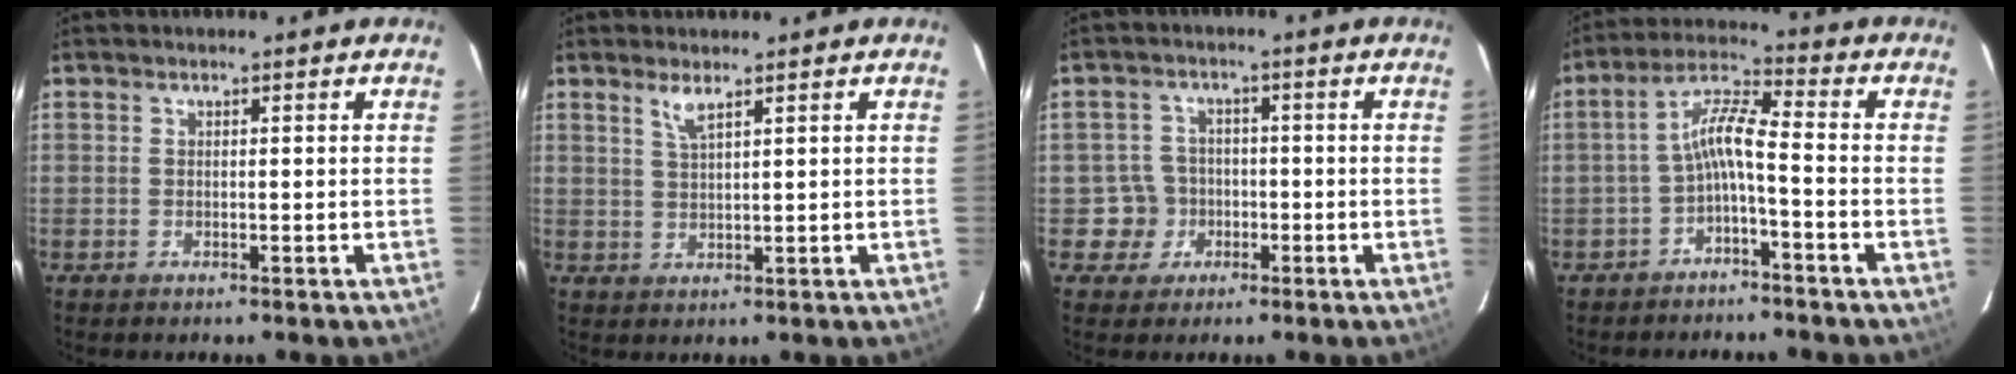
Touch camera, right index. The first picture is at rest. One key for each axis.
{"total": 2.6, "fx": 1.8, "fy": 0.2, "fz": 1.8, "tx": -0.038, "ty": 0.000, "tz": 0.036}
{"total": 4.9, "fx": -1.5, "fy": 4.6, "fz": -0.2, "tx": 0.003, "ty": 0.023, "tz": -0.022}
{"total": 6.1, "fx": -2.7, "fy": 0.7, "fz": 5.5, "tx": -0.130, "ty": 0.018, "tz": -0.051}